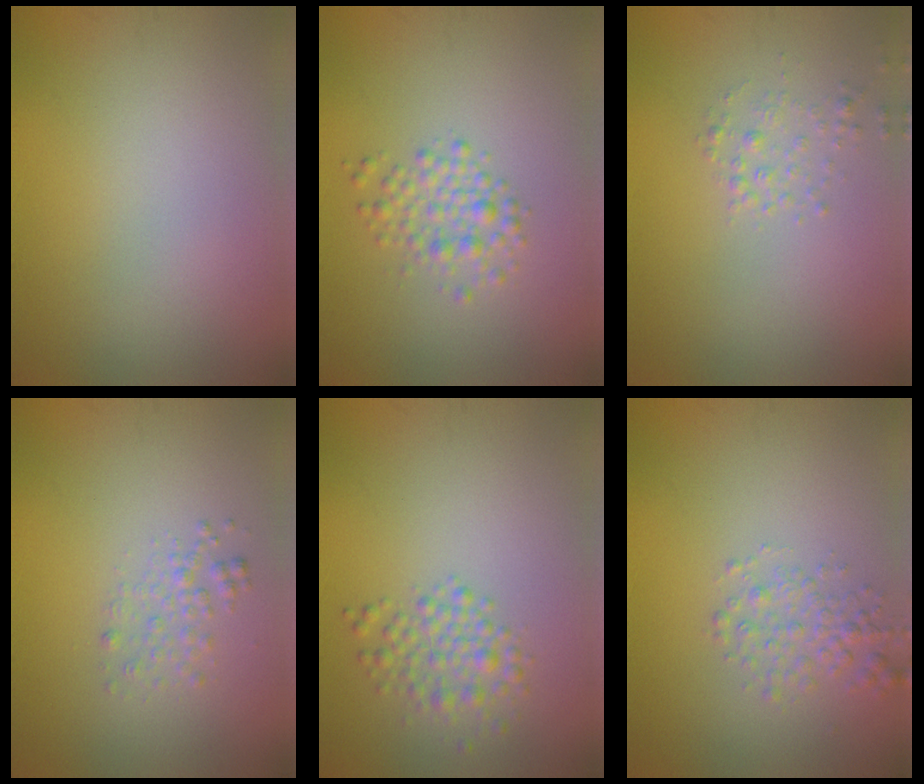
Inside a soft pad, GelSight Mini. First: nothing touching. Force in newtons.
{"total": 2.4, "press": 2.4, "slide": 0.0}
{"total": 1.3, "press": 1.2, "slide": 0.1}
{"total": 1.5, "press": 1.5, "slide": 0.0}
{"total": 2.5, "press": 2.5, "slide": 0.0}
{"total": 2.2, "press": 2.2, "slide": 0.1}